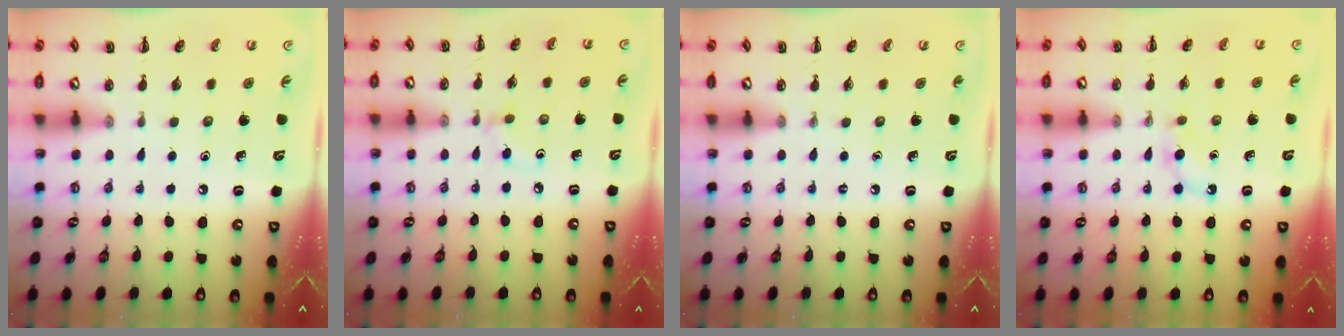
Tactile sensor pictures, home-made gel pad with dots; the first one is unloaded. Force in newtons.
{"total": 2.7, "press": 2.5, "slide": 1.0}
{"total": 0.0}
{"total": 3.9, "press": 3.7, "slide": 1.2}